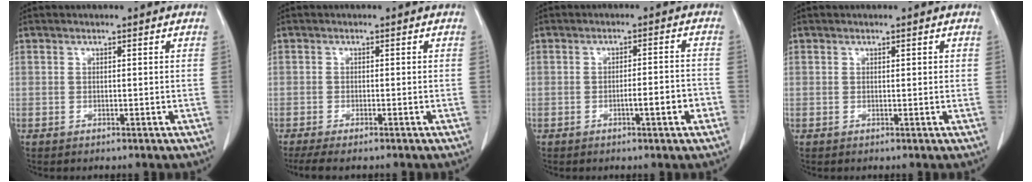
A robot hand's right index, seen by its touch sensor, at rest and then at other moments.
{"total": 4.8, "force": [-4.0, 0.7, 2.7], "torque": [-0.040, -0.012, -0.061]}
{"total": 4.3, "force": [-1.8, 0.3, 3.8], "torque": [-0.054, 0.001, -0.024]}
{"total": 0.6, "force": [0.2, 0.2, 0.5], "torque": [-0.009, 0.000, 0.004]}